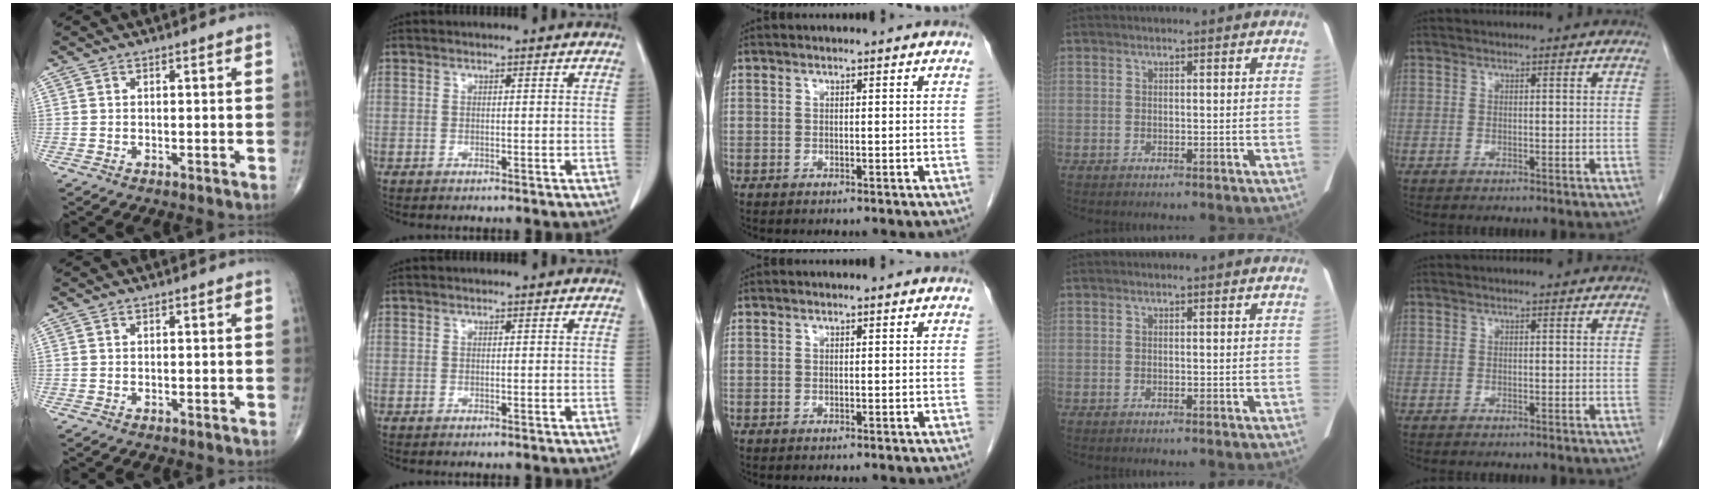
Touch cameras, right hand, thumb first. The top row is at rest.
{}